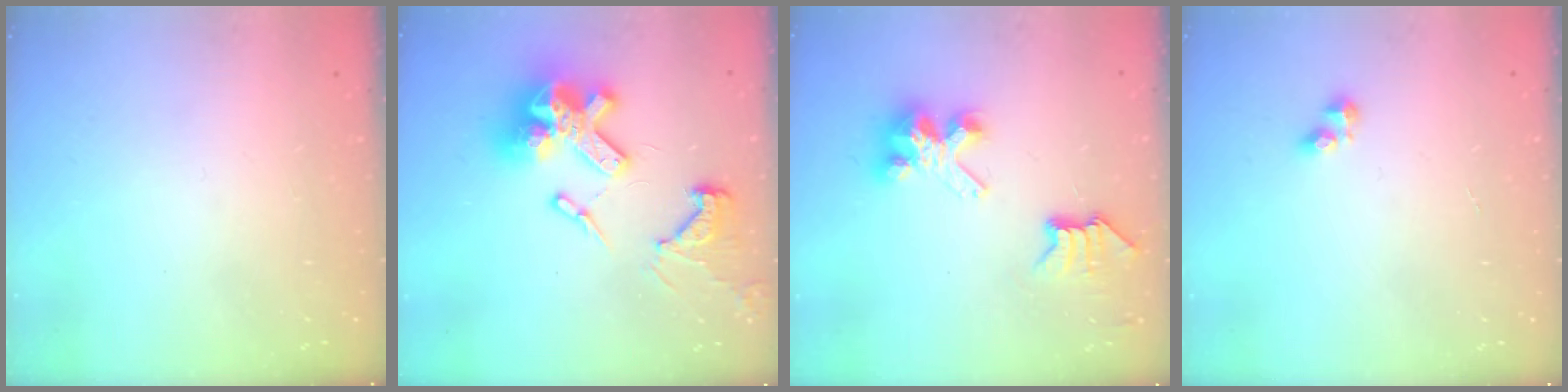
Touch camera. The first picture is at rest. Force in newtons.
{"total": 23.0, "press": 22.8, "slide": 2.4}
{"total": 7.2, "press": 7.2, "slide": 0.2}
{"total": 3.3, "press": 3.3, "slide": 0.4}